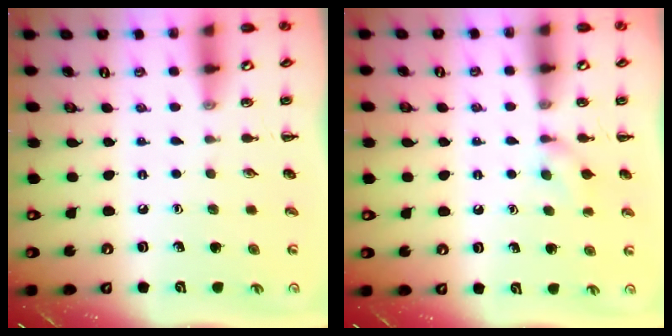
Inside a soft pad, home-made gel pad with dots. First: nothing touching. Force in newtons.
{"total": 5.5, "press": 5.2, "slide": 1.6}